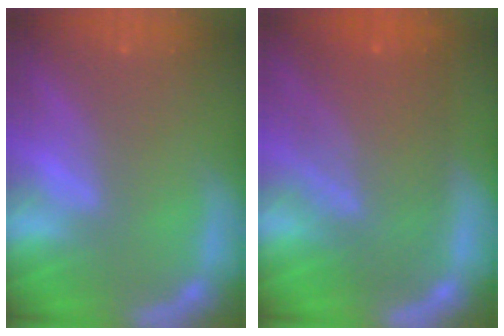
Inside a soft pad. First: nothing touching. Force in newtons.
{"total": 9.1}